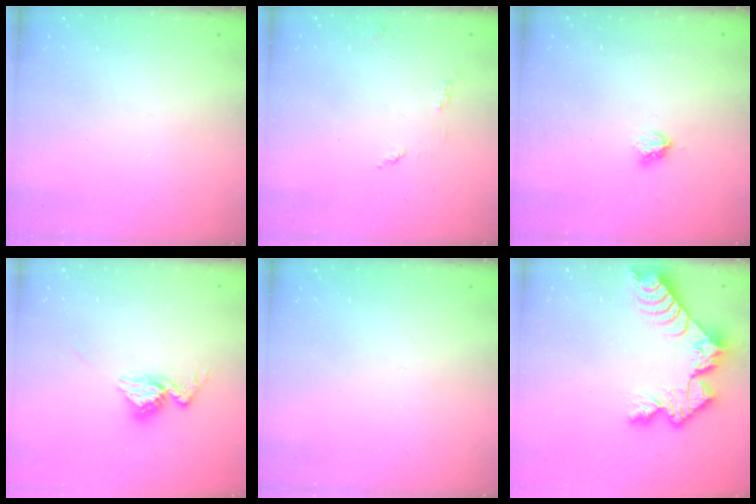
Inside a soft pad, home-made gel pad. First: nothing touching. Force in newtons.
{"total": 3.9, "press": 3.9, "slide": 0.3}
{"total": 3.1, "press": 3.1, "slide": 0.3}
{"total": 12.4, "press": 12.3, "slide": 1.0}
{"total": 0.0}
{"total": 11.2, "press": 11.1, "slide": 1.0}